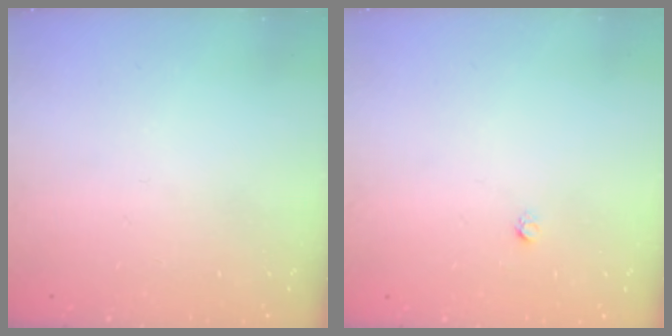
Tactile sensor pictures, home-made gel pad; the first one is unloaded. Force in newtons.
{"total": 1.6, "press": 1.5, "slide": 0.1}